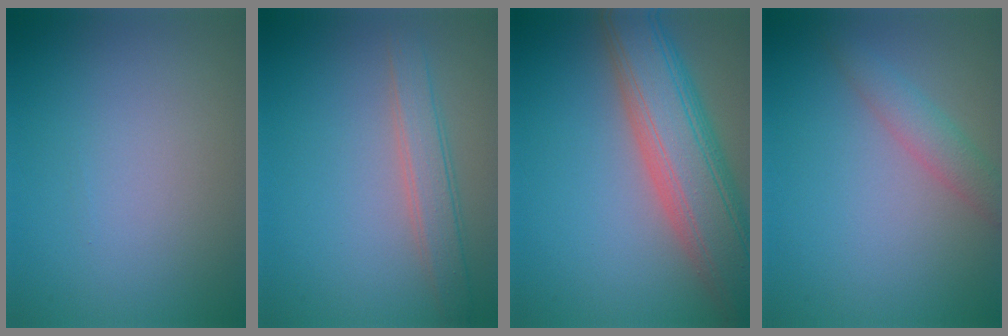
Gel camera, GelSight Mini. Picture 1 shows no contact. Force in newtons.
{"total": 2.9, "press": 2.9, "slide": 0.2}
{"total": 10.2, "press": 10.2, "slide": 0.7}
{"total": 2.6, "press": 2.6, "slide": 0.2}